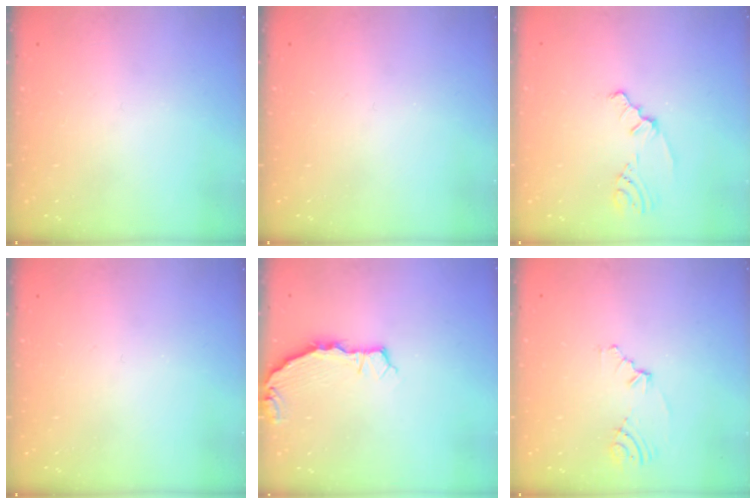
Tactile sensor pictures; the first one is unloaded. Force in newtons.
{"total": 0.0}
{"total": 2.0, "press": 1.5, "slide": 1.4}
{"total": 0.0}
{"total": 3.8, "press": 3.8, "slide": 0.4}
{"total": 4.7, "press": 1.6, "slide": 4.4}